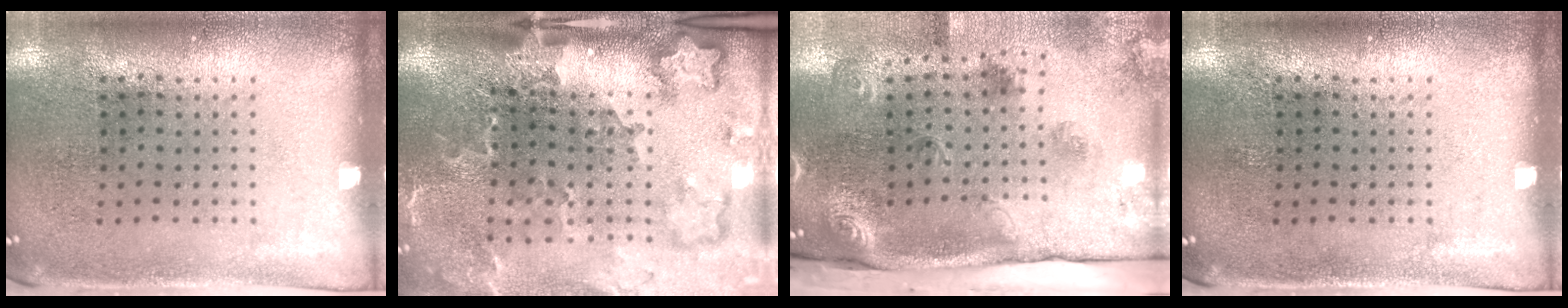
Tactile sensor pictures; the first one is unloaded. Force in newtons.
{"total": 3.5, "press": 2.5, "slide": 2.5}
{"total": 3.2, "press": 2.1, "slide": 2.4}
{"total": 0.0}